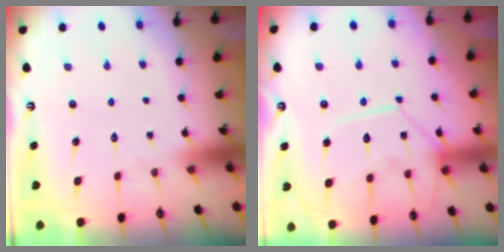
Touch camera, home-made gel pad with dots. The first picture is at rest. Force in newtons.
{"total": 13.2, "press": 13.1, "slide": 1.2}